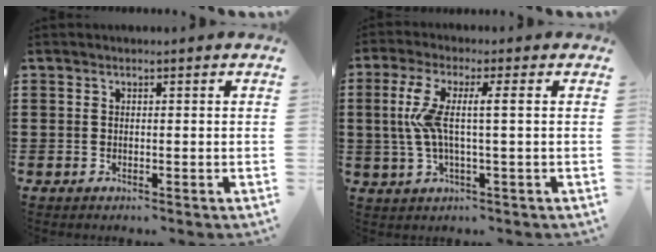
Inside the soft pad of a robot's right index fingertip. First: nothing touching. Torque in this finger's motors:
{"motor_torque": [0.77, -0.33, 0.60, 0.21]}